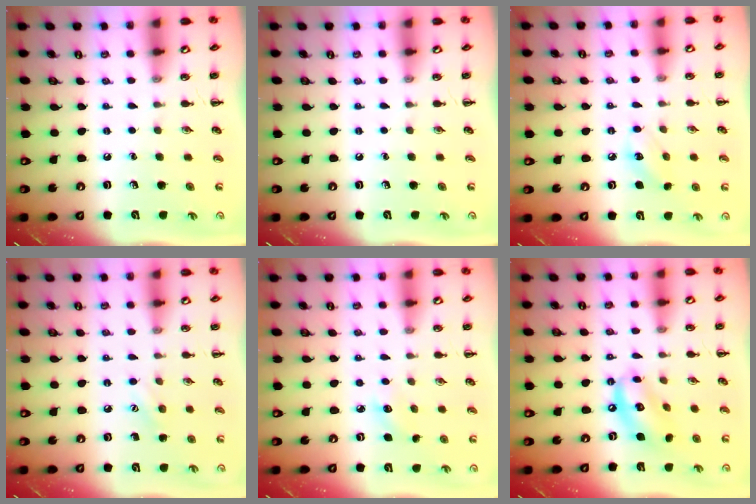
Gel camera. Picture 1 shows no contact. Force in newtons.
{"total": 0.0}
{"total": 7.0, "press": 6.9, "slide": 1.5}
{"total": 6.2, "press": 6.0, "slide": 1.5}
{"total": 4.4, "press": 4.2, "slide": 1.2}
{"total": 11.4, "press": 11.2, "slide": 1.8}